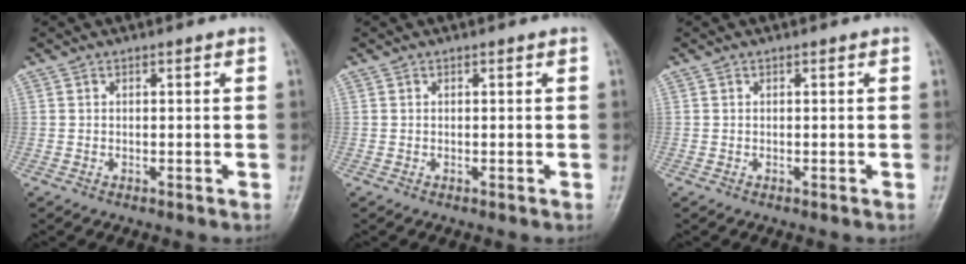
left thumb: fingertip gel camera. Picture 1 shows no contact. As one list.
[{"total": 0.0}, {"total": 0.0}]